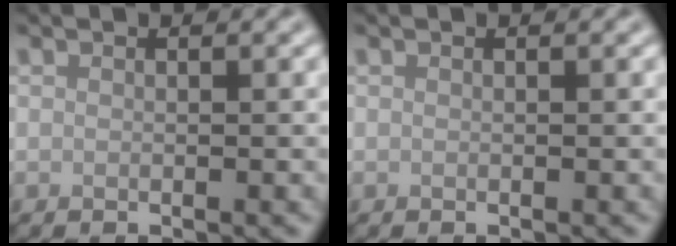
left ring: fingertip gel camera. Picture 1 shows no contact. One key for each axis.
{"total": 0.0}